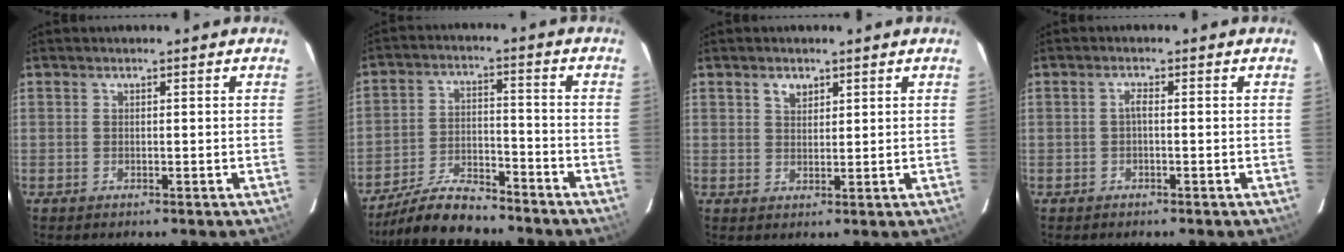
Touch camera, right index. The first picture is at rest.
{"total": 11.6, "force": [-10.4, 3.0, 4.3], "torque": [-0.111, 0.001, -0.179]}
{"total": 2.5, "force": [1.4, 1.6, 1.2], "torque": [-0.017, 0.006, 0.026]}
{"total": 1.1, "force": [-0.3, 0.2, 1.0], "torque": [-0.020, 0.006, -0.008]}